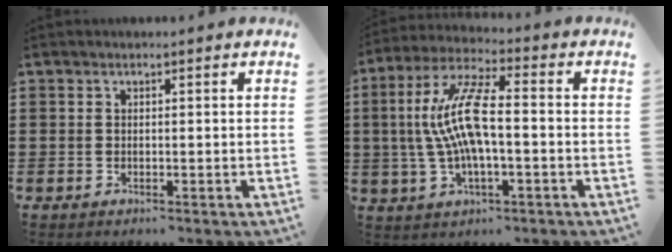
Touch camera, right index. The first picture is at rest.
{"total": 11.1, "force": [-0.3, 3.3, 10.6], "torque": [-0.234, -0.007, -0.017]}